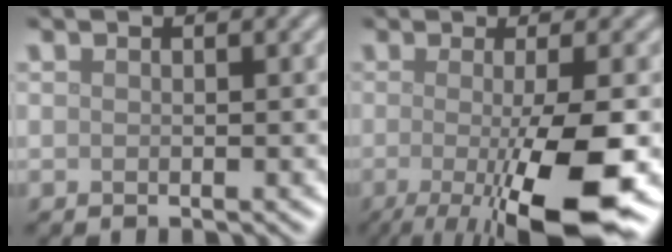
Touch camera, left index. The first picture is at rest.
{"total": 11.2, "force": [-2.7, 2.7, 10.5], "torque": [-0.140, -0.024, -0.046]}